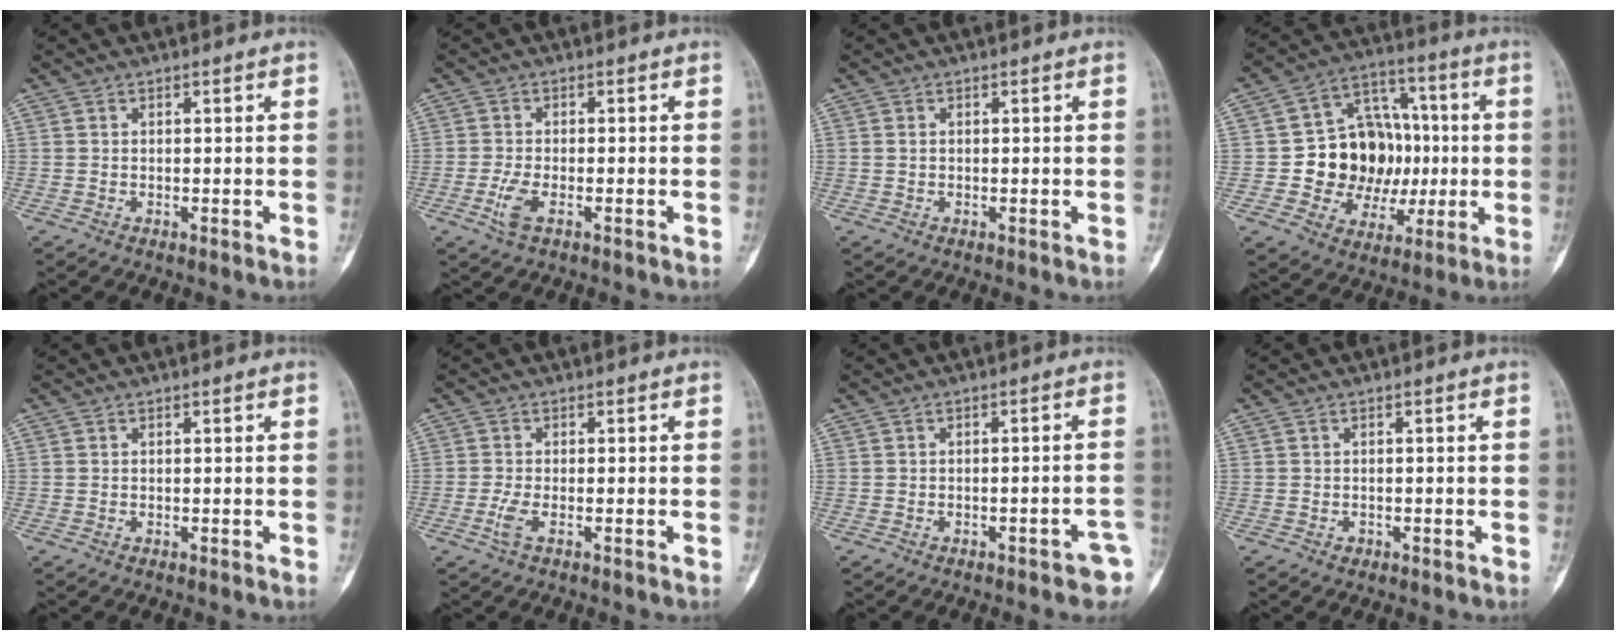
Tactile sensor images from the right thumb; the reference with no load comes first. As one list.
[{"total": 3.6, "force": [-1.5, 1.3, 3.0], "torque": [-0.073, 0.001, -0.029]}, {"total": 0.7, "force": [0.1, 0.5, 0.4], "torque": [-0.007, 0.002, 0.003]}, {"total": 17.4, "force": [-0.5, 14.0, 10.4], "torque": [-0.099, 0.032, 0.004]}, {"total": 0.0}, {"total": 2.4, "force": [-1.0, 0.6, 2.1], "torque": [-0.055, -0.004, -0.024]}, {"total": 5.4, "force": [-3.2, 1.7, 3.9], "torque": [-0.034, 0.025, -0.036]}, {"total": 0.6, "force": [-0.2, 0.5, 0.1], "torque": [0.003, 0.002, -0.003]}]